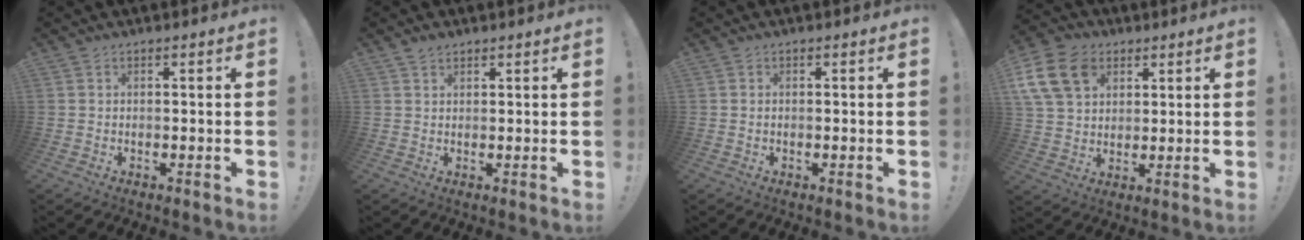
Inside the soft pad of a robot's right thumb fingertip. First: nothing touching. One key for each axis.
{"total": 2.0, "fx": 1.6, "fy": 1.0, "fz": 0.7, "tx": -0.008, "ty": -0.007, "tz": 0.030}
{"total": 0.0}
{"total": 15.2, "fx": 6.3, "fy": 11.2, "fz": 8.2, "tx": -0.156, "ty": -0.026, "tz": 0.123}